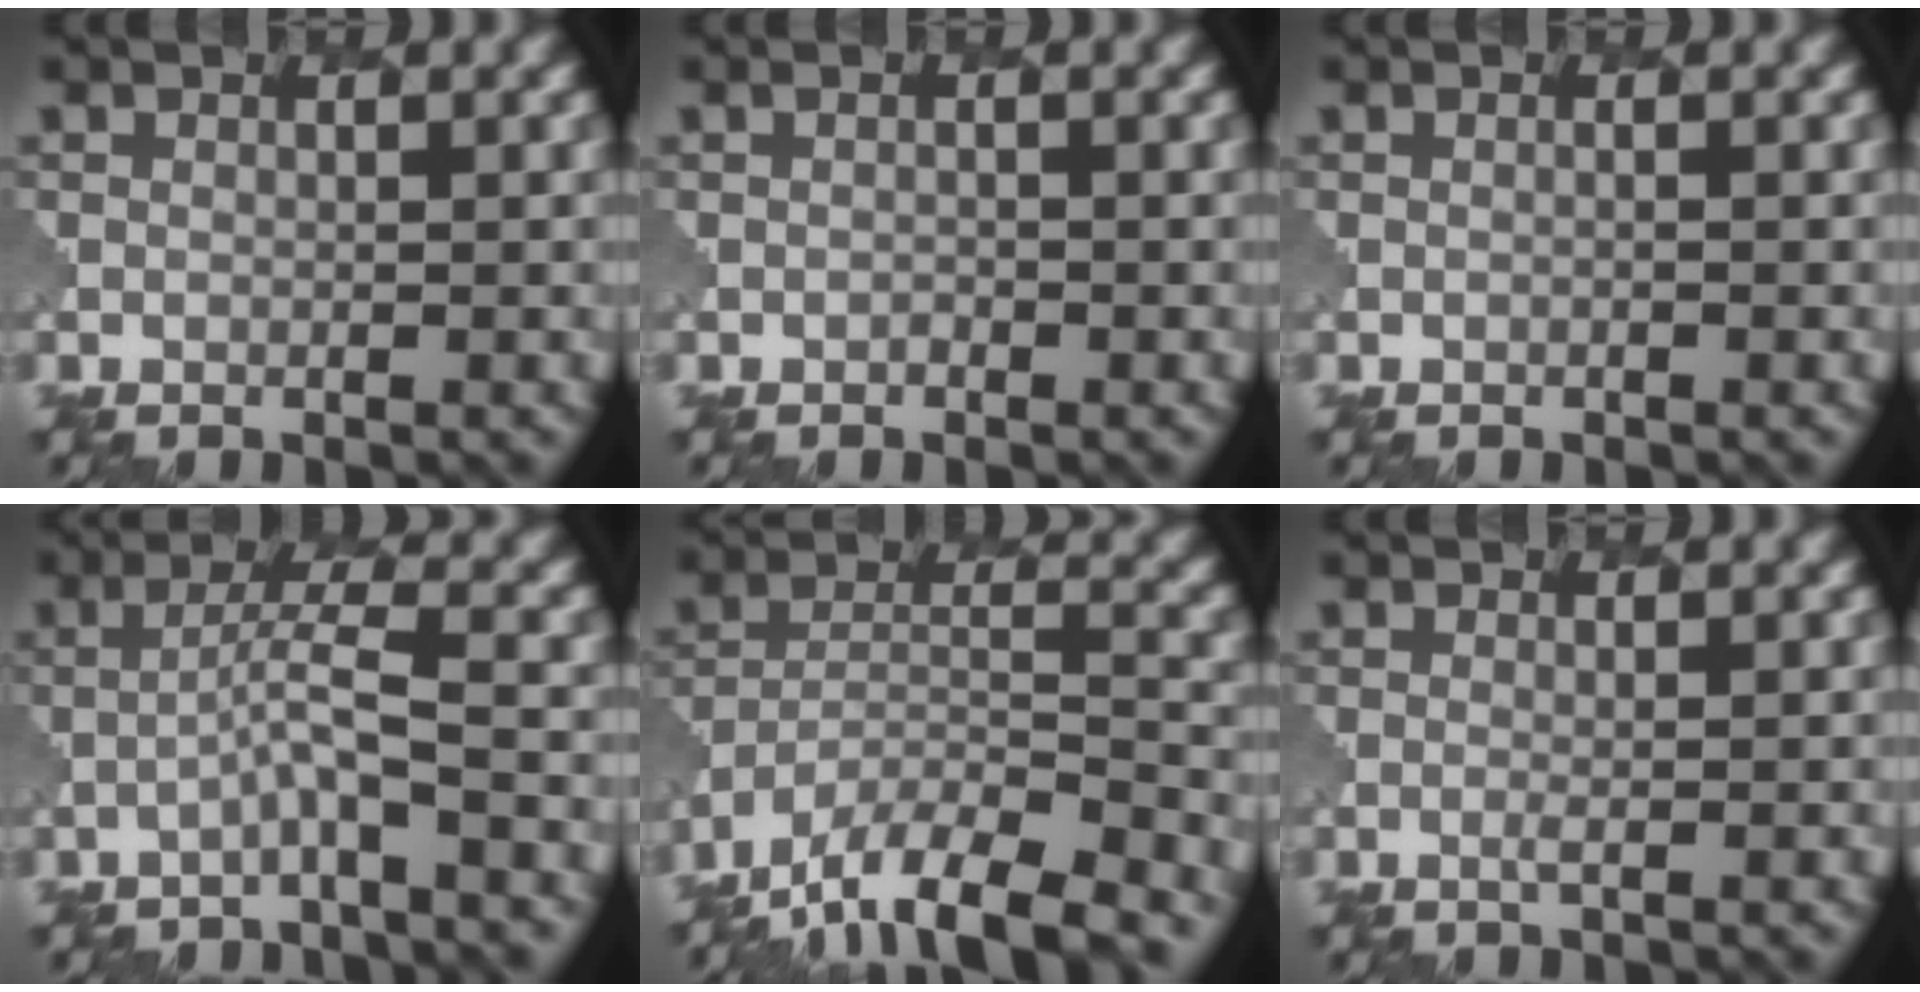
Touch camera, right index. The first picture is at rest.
{"total": 0.0}
{"total": 0.0}
{"total": 2.9, "force": [-1.3, 0.0, 2.7], "torque": [-0.048, 0.017, -0.032]}
{"total": 11.9, "force": [-9.7, 3.3, 6.1], "torque": [-0.100, -0.012, -0.156]}
{"total": 0.7, "force": [0.1, 0.2, 0.7], "torque": [-0.010, 0.002, 0.000]}